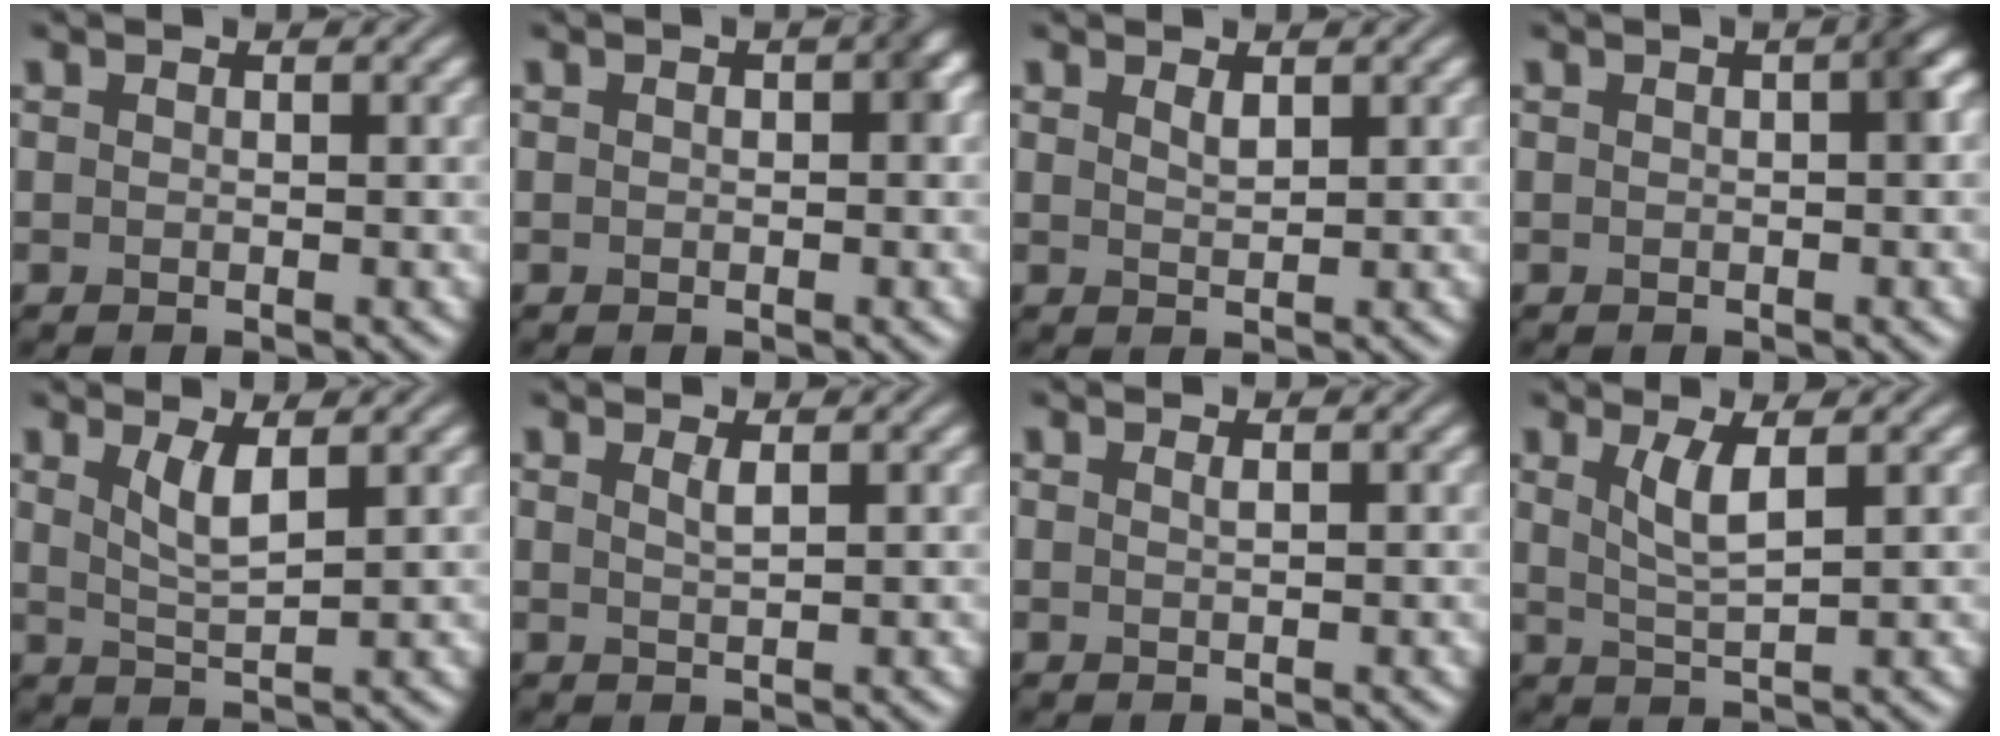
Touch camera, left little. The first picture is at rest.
{"total": 1.5, "force": [0.1, 0.7, 1.3], "torque": [-0.017, 0.003, 0.001]}
{"total": 1.0, "force": [0.8, 0.3, 0.6], "torque": [-0.014, -0.001, 0.015]}
{"total": 1.7, "force": [0.2, 0.2, 1.7], "torque": [-0.023, 0.010, 0.005]}
{"total": 2.7, "force": [1.3, 0.6, 2.2], "torque": [-0.043, -0.006, 0.027]}
{"total": 1.2, "force": [0.6, 0.3, 1.0], "torque": [-0.013, 0.000, 0.009]}
{"total": 0.6, "force": [0.3, 0.2, 0.5], "torque": [-0.006, 0.002, 0.005]}
{"total": 2.9, "force": [1.2, 0.6, 2.6], "torque": [-0.054, -0.005, 0.027]}